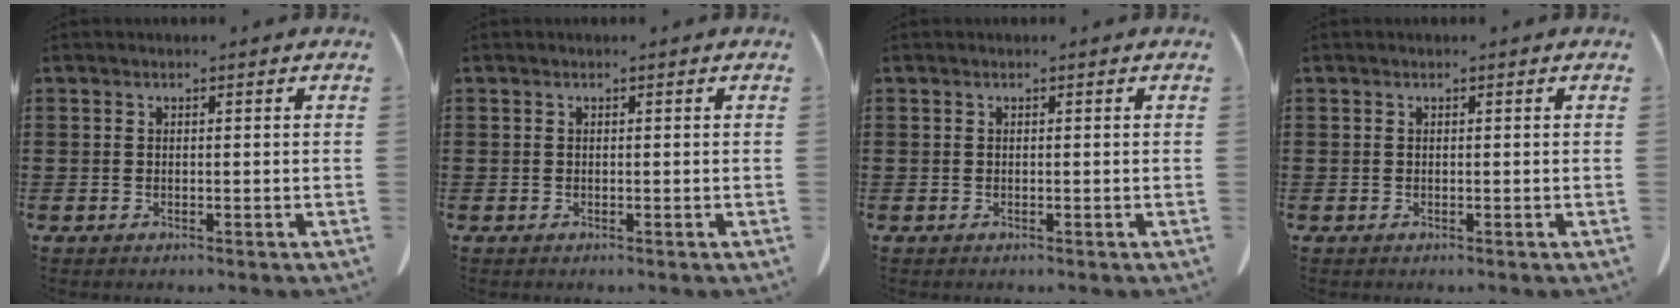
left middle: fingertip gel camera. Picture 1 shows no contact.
{"total": 0.0}
{"total": 0.0}
{"total": 0.0}